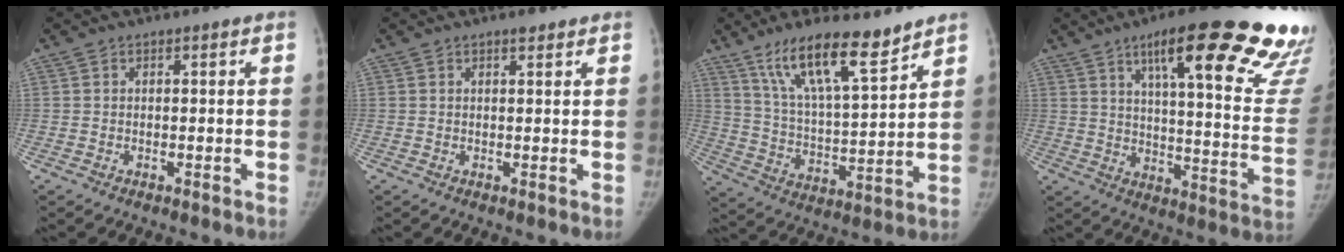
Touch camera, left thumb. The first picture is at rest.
{"total": 1.5, "force": [1.2, 0.5, 0.8], "torque": [-0.011, -0.006, 0.018]}
{"total": 15.5, "force": [10.9, 3.8, 10.3], "torque": [-0.159, -0.061, 0.206]}
{"total": 30.8, "force": [21.0, 5.7, 21.9], "torque": [-0.226, -0.102, 0.275]}